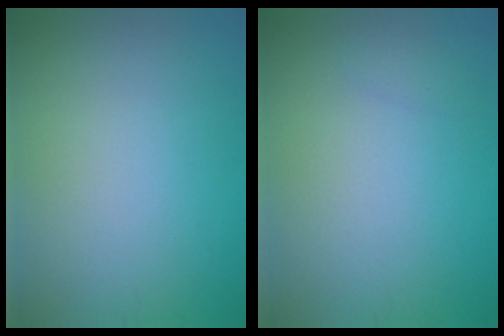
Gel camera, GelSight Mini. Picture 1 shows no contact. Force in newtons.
{"total": 0.5, "press": 0.5, "slide": 0.0}